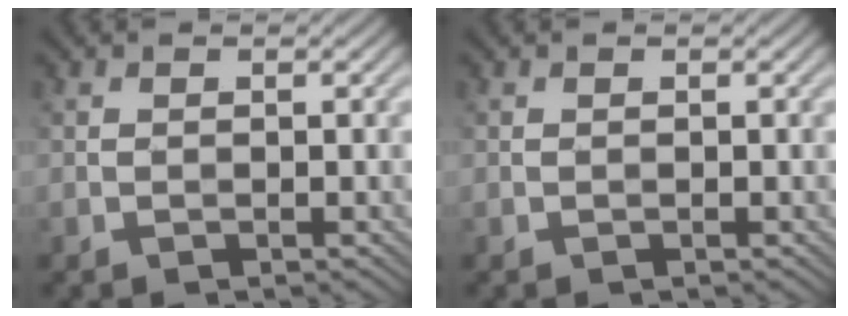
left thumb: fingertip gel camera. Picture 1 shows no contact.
{"total": 0.0}